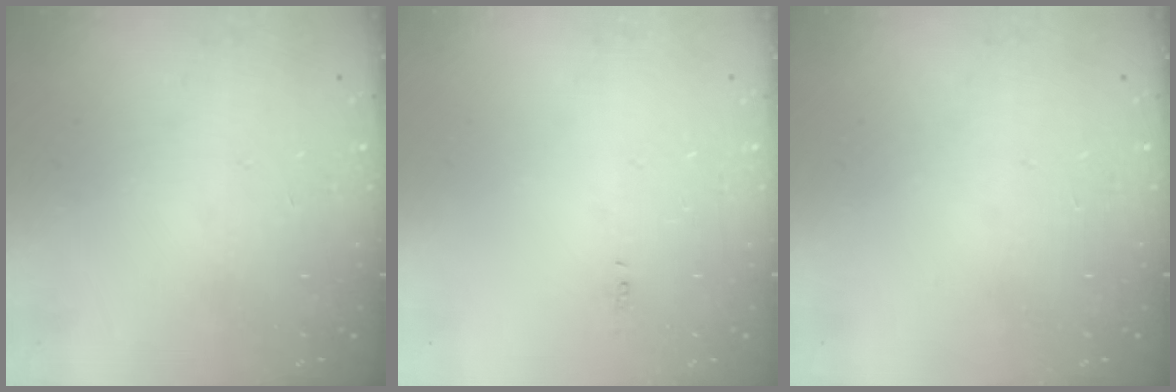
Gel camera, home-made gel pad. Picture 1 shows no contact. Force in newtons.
{"total": 13.4, "press": 4.9, "slide": 12.4}
{"total": 0.0}